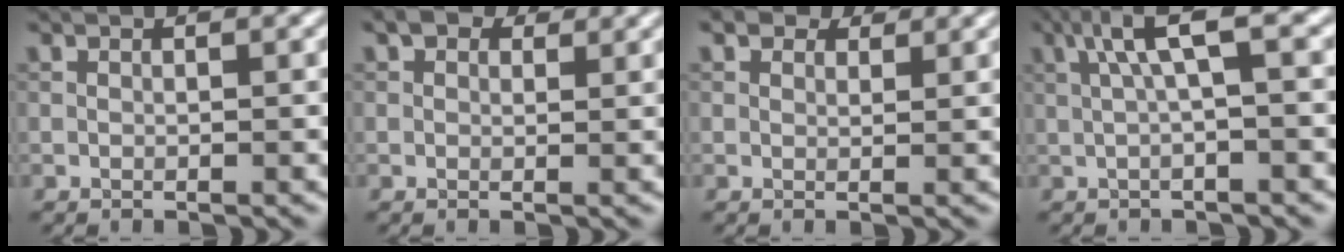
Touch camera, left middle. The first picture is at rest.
{"total": 2.6, "force": [1.8, 1.4, 1.2], "torque": [-0.021, -0.001, 0.016]}
{"total": 2.7, "force": [2.0, 1.4, 1.0], "torque": [-0.017, -0.007, 0.028]}
{"total": 4.4, "force": [1.1, 0.7, 4.2], "torque": [-0.075, 0.018, 0.018]}